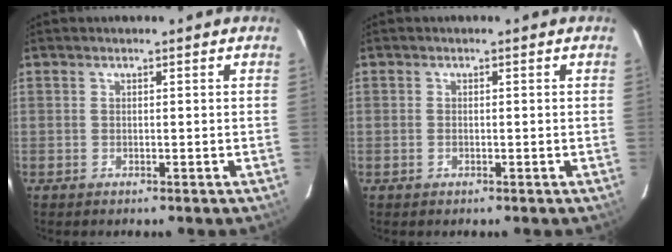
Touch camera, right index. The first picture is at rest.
{"total": 0.7, "force": [-0.3, 0.5, 0.5], "torque": [-0.009, 0.000, -0.006]}